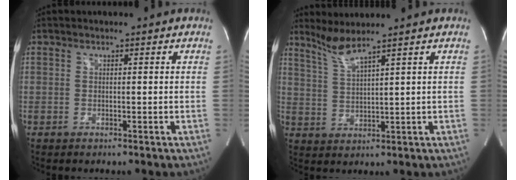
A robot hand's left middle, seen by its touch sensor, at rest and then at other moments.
{"total": 4.2, "force": [3.5, -1.3, 1.9], "torque": [-0.048, -0.007, 0.080]}